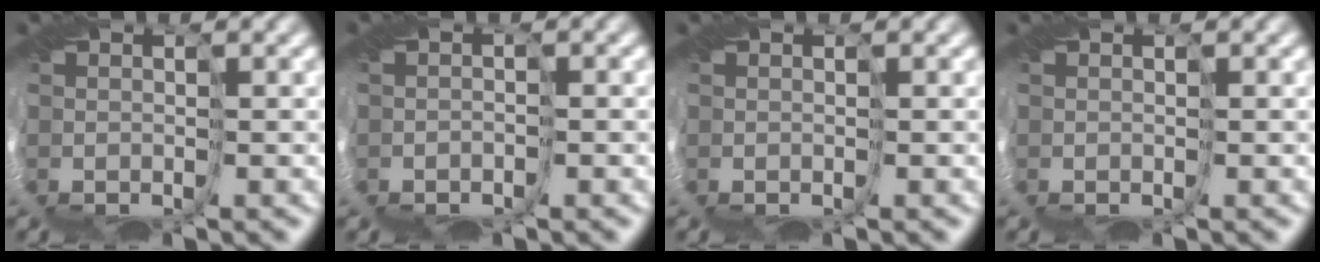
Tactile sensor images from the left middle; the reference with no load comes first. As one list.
[{"total": 0.9, "force": [-0.9, -0.1, 0.3], "torque": [-0.012, -0.003, -0.020]}, {"total": 0.0}, {"total": 0.0}]